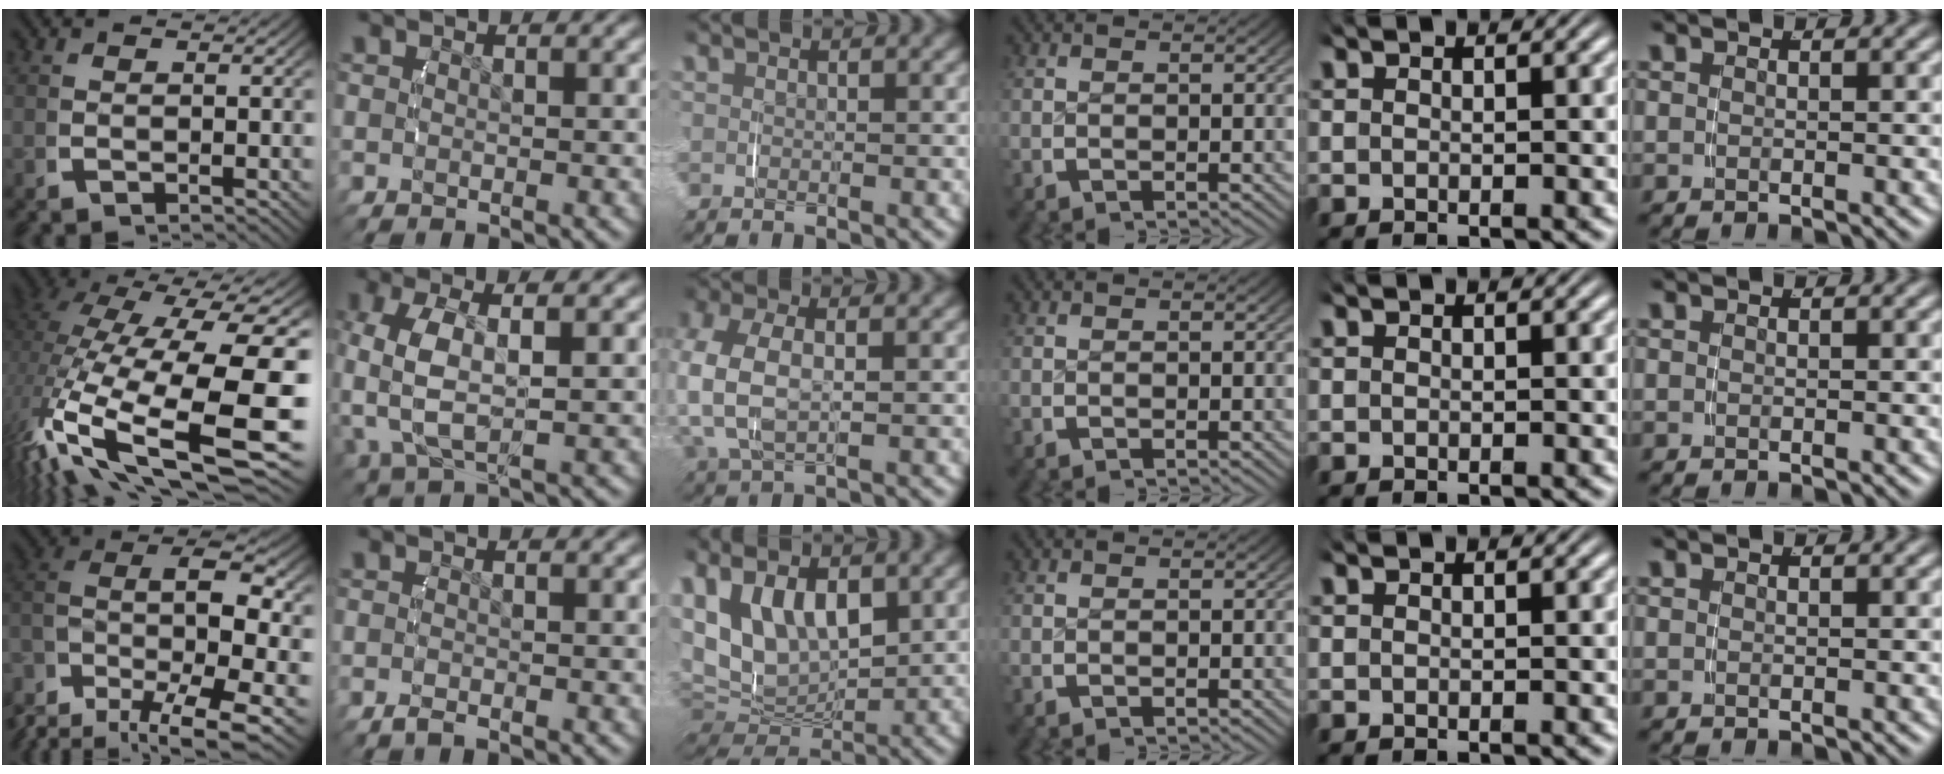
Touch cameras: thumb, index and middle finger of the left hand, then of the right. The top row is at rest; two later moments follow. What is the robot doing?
{"motion": "lift_and_place", "object": "backpack"}